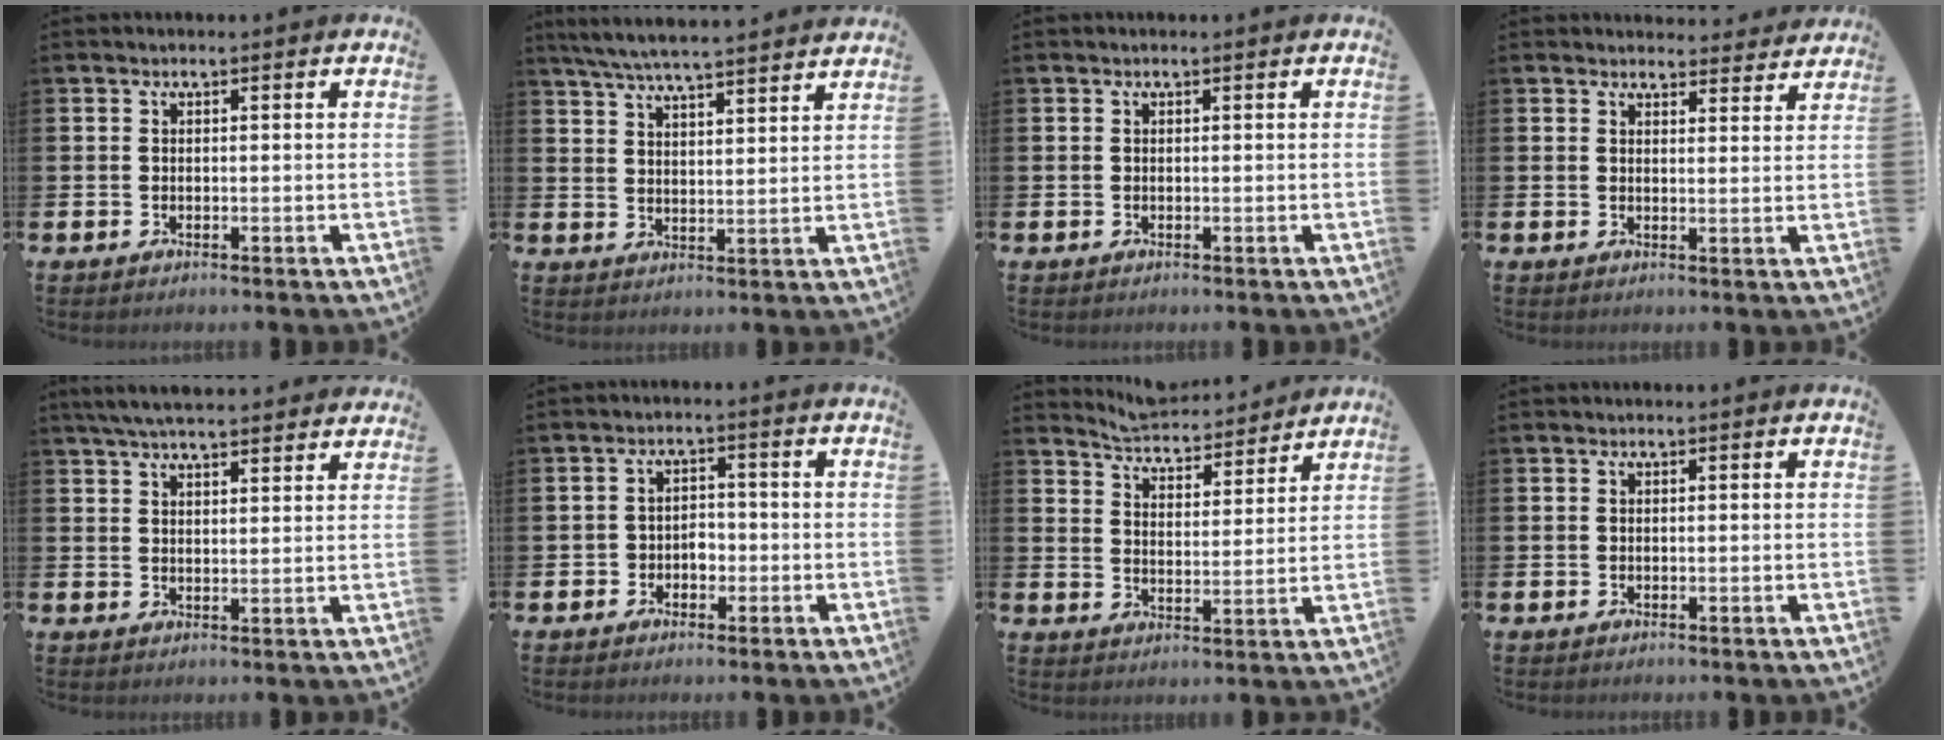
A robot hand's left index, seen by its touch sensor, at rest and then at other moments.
{"total": 6.3, "force": [6.0, 0.0, 1.6], "torque": [-0.055, -0.029, 0.109]}
{"total": 0.0}
{"total": 3.2, "force": [3.1, 0.6, -0.1], "torque": [0.010, -0.022, 0.054]}
{"total": 5.5, "force": [5.2, 0.6, 1.7], "torque": [-0.044, -0.017, 0.096]}
{"total": 2.6, "force": [-1.3, 2.1, 0.9], "torque": [-0.015, 0.005, -0.031]}
{"total": 4.9, "force": [4.9, 0.5, 0.1], "torque": [-0.029, -0.043, 0.085]}
{"total": 0.0}